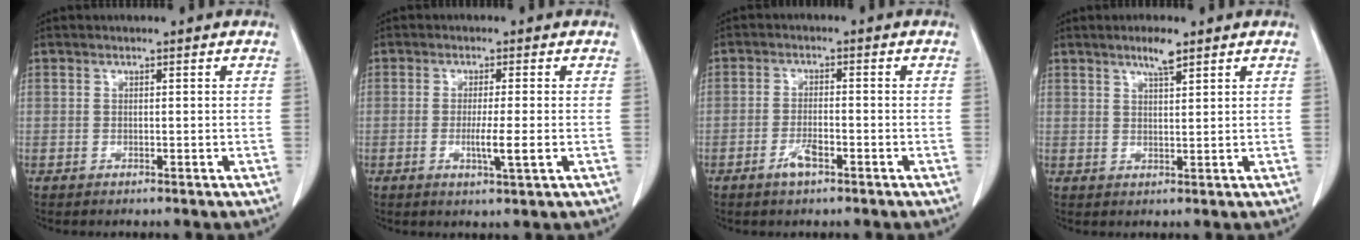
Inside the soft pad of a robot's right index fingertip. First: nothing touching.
{"total": 4.0, "force": [-0.8, -0.2, 3.9], "torque": [-0.070, -0.010, -0.012]}
{"total": 3.2, "force": [-1.8, 0.8, 2.5], "torque": [-0.048, 0.000, -0.031]}
{"total": 3.3, "force": [2.4, 0.4, 2.3], "torque": [-0.044, 0.000, 0.042]}